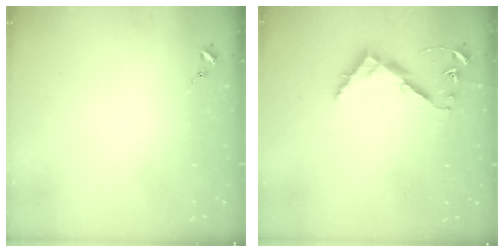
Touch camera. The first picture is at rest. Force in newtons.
{"total": 8.2, "press": 8.1, "slide": 0.6}